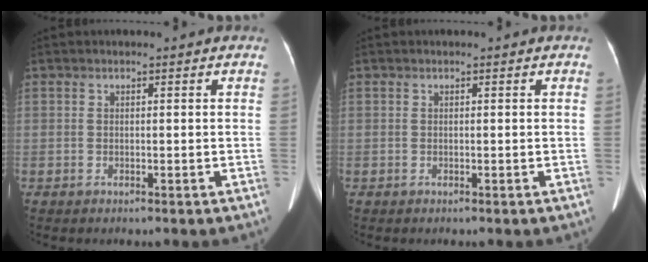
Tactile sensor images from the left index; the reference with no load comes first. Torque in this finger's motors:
{"motor_torque": [0.00, 0.00, 0.00, 0.00]}